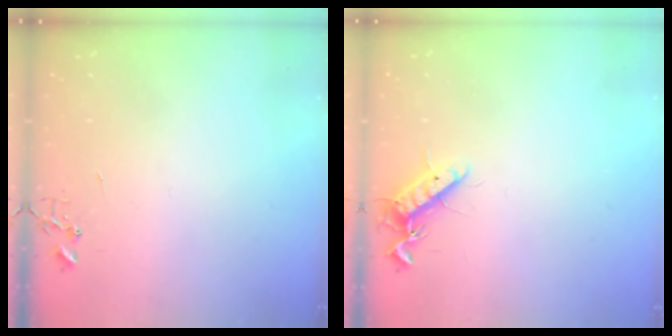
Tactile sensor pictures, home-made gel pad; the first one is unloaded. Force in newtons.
{"total": 11.0, "press": 10.9, "slide": 1.9}